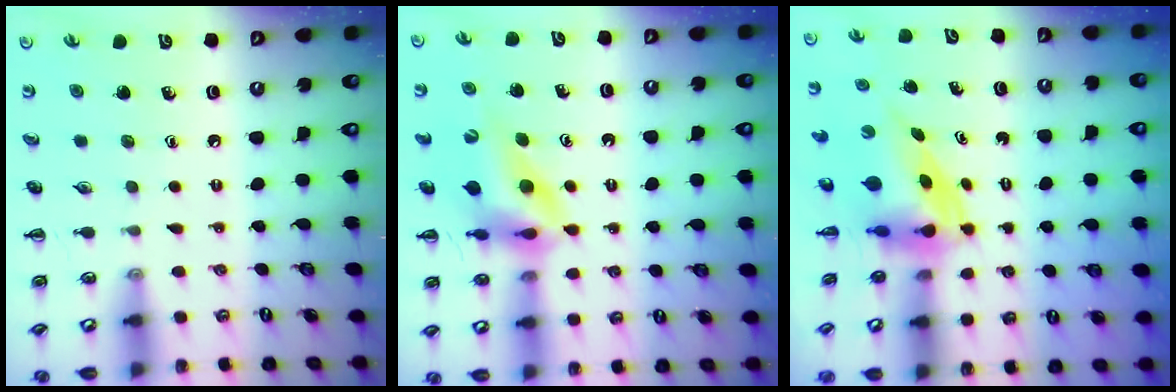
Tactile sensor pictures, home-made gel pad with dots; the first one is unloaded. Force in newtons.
{"total": 10.9, "press": 10.3, "slide": 3.5}
{"total": 3.9, "press": 3.8, "slide": 1.0}